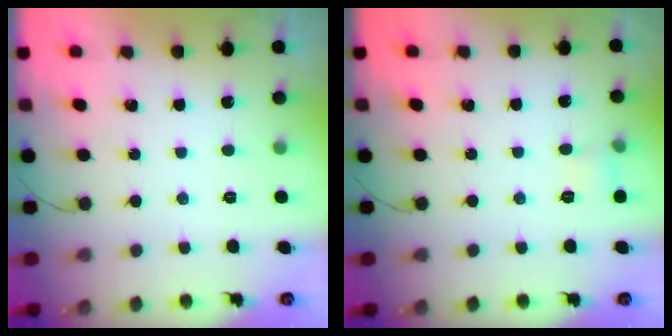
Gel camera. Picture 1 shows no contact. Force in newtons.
{"total": 4.7, "press": 4.5, "slide": 1.3}